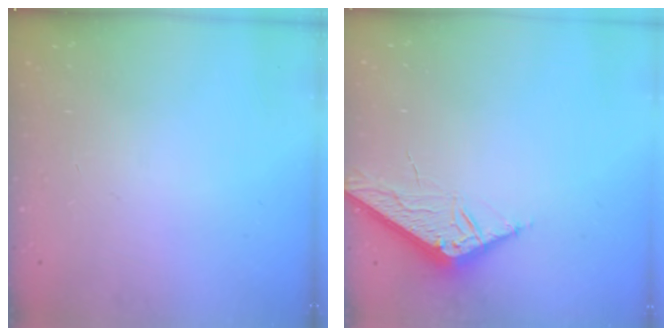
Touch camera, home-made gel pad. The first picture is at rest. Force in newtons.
{"total": 6.5, "press": 6.5, "slide": 0.7}